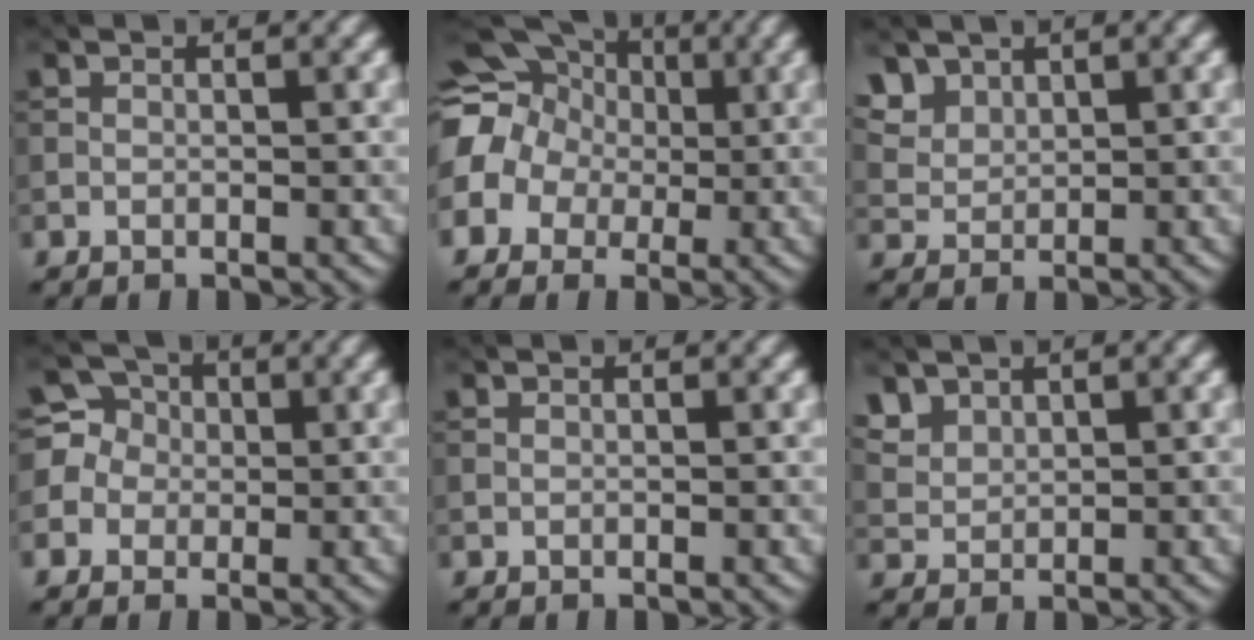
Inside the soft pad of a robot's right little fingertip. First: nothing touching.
{"total": 14.3, "force": [-0.8, 13.4, 4.8], "torque": [-0.137, -0.002, -0.069]}
{"total": 3.0, "force": [1.8, 2.1, 1.0], "torque": [-0.022, 0.002, 0.037]}
{"total": 3.5, "force": [-0.6, 3.5, 0.0], "torque": [0.019, 0.018, -0.036]}
{"total": 0.0}
{"total": 2.2, "force": [1.5, 1.5, 0.7], "torque": [-0.015, -0.001, 0.031]}